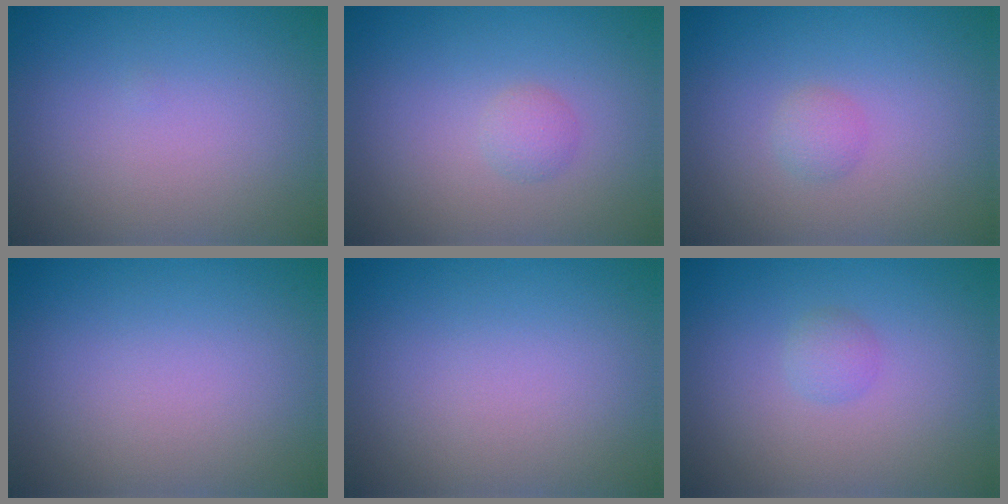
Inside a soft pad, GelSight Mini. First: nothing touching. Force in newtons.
{"total": 1.1, "press": 1.1, "slide": 0.0}
{"total": 1.1, "press": 1.1, "slide": 0.0}
{"total": 0.0}
{"total": 0.0}
{"total": 1.0, "press": 1.0, "slide": 0.1}